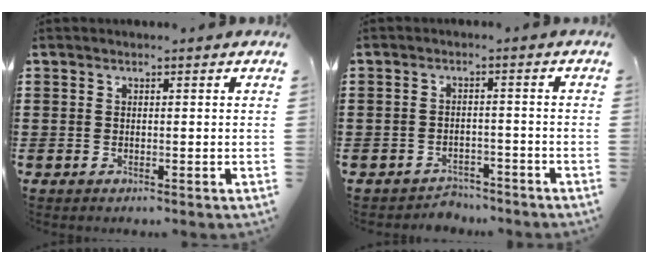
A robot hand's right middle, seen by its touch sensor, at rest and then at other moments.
{"total": 3.1, "force": [-3.0, 0.8, -0.3], "torque": [-0.003, 0.001, -0.067]}